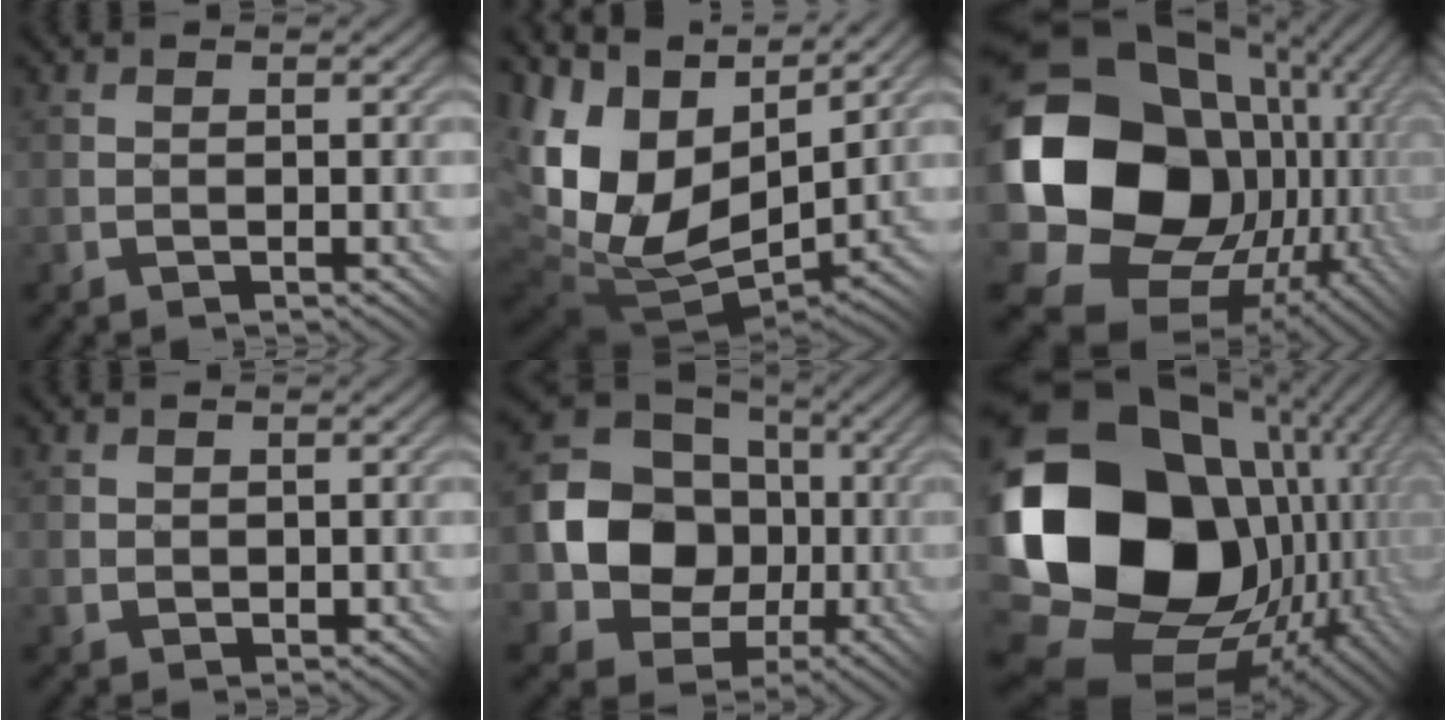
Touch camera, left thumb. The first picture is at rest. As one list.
[{"total": 15.3, "force": [3.5, 9.8, 11.2], "torque": [-0.223, -0.009, 0.103]}, {"total": 21.4, "force": [1.3, 17.4, 12.3], "torque": [-0.316, -0.040, 0.057]}, {"total": 1.6, "force": [0.9, 1.3, 0.3], "torque": [-0.013, -0.006, 0.019]}, {"total": 13.2, "force": [-0.9, 11.5, 6.4], "torque": [-0.144, -0.019, -0.029]}, {"total": 22.0, "force": [0.7, 16.7, 14.3], "torque": [-0.325, -0.049, 0.046]}]